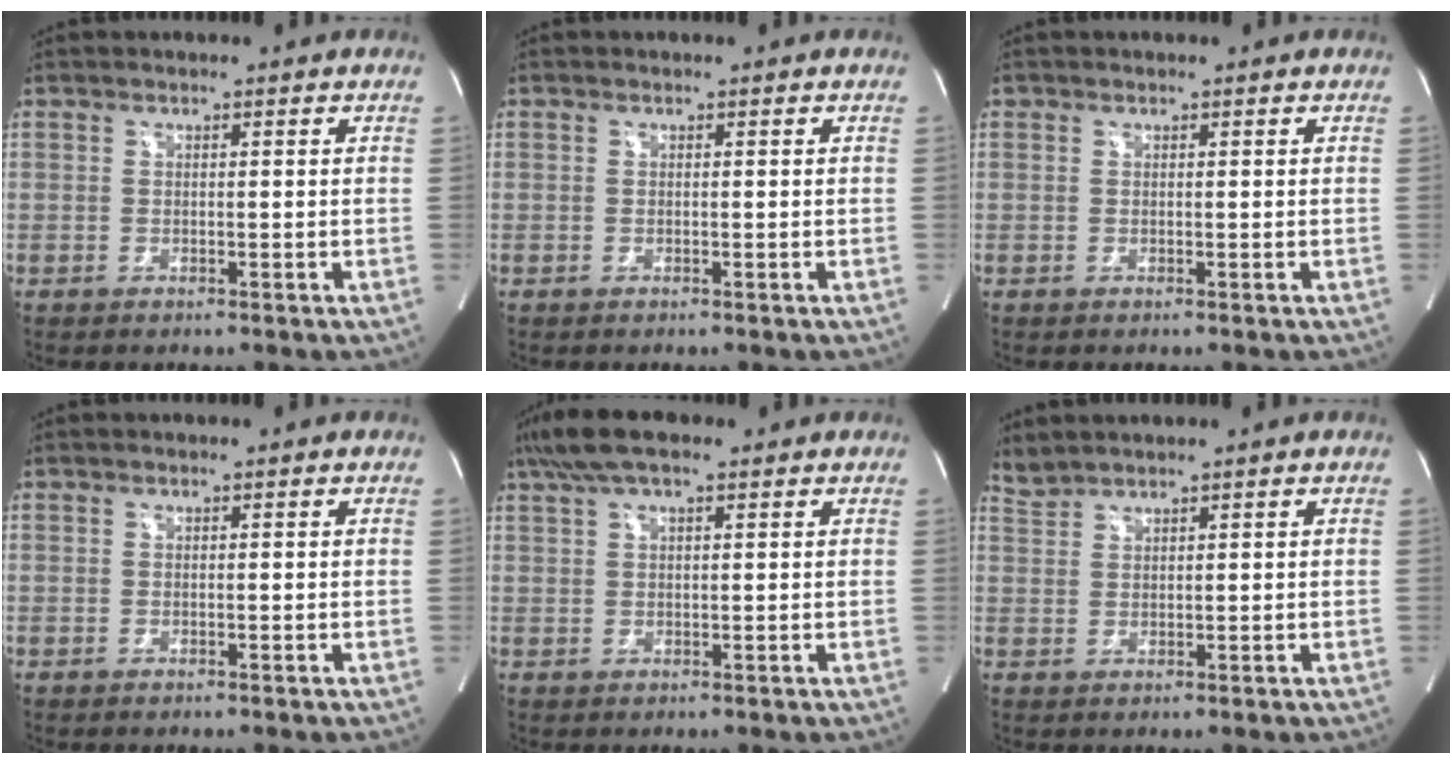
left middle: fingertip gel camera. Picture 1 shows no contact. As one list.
[{"total": 0.0}, {"total": 0.0}, {"total": 0.0}, {"total": 8.4, "force": [5.7, 2.4, 5.7], "torque": [-0.117, 0.031, 0.099]}, {"total": 2.2, "force": [2.2, -0.2, 0.0], "torque": [-0.009, 0.010, 0.053]}]